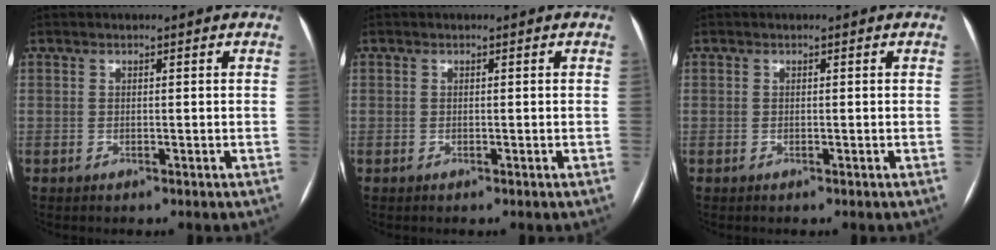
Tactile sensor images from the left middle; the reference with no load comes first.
{"total": 0.0}
{"total": 0.0}